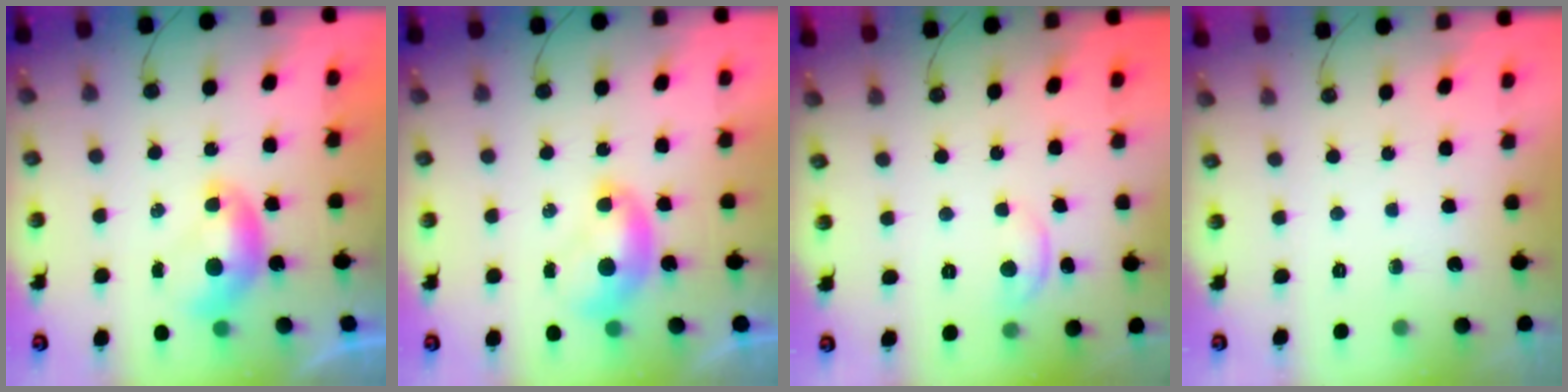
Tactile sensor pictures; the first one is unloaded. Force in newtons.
{"total": 1.4, "press": 1.4, "slide": 0.2}
{"total": 0.9, "press": 0.8, "slide": 0.3}
{"total": 0.0}